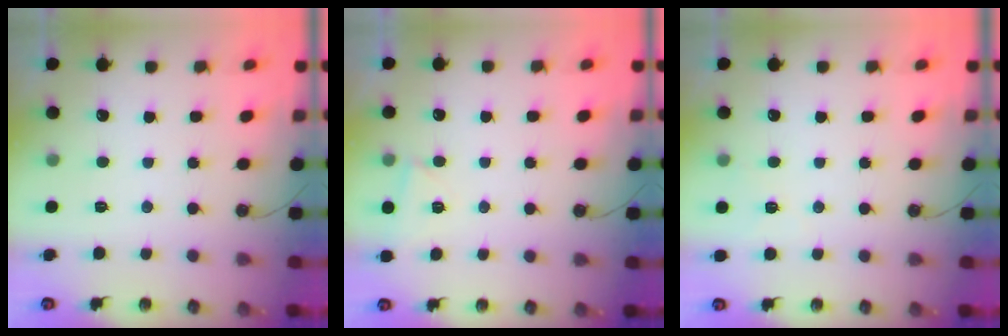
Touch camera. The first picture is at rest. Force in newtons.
{"total": 3.9, "press": 1.7, "slide": 3.5}
{"total": 3.8, "press": 3.3, "slide": 1.9}